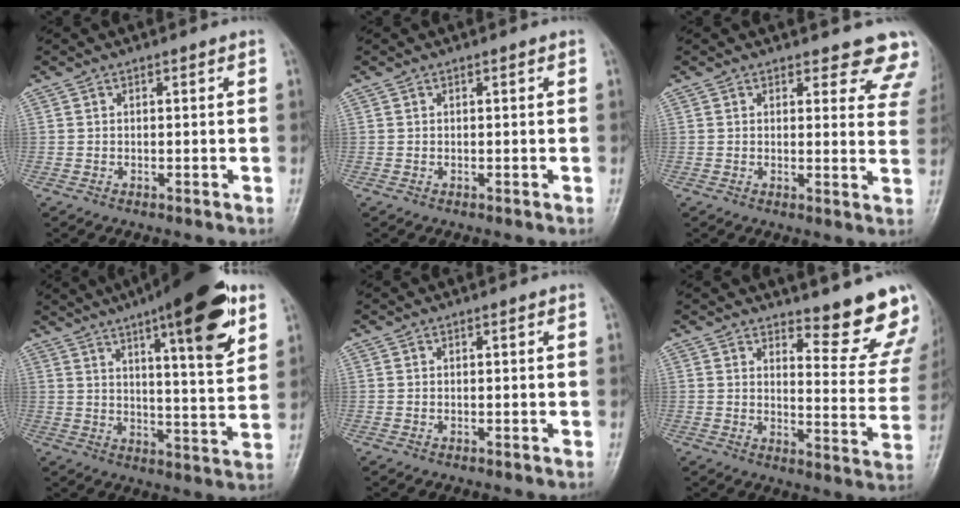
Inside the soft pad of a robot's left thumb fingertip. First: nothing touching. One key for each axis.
{"total": 0.0}
{"total": 10.1, "fx": 9.4, "fy": 3.4, "fz": 1.6, "tx": 0.038, "ty": -0.061, "tz": 0.070}
{"total": 19.8, "fx": 10.4, "fy": 4.5, "fz": 16.1, "tx": -0.210, "ty": -0.036, "tz": 0.148}
{"total": 0.0}
{"total": 13.7, "fx": 12.0, "fy": 3.2, "fz": 5.9, "tx": -0.034, "ty": -0.116, "tz": 0.139}